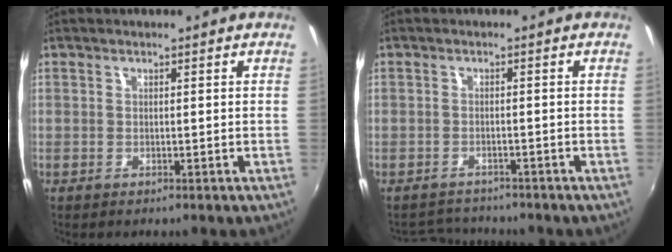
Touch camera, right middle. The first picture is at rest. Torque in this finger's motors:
{"motor_torque": [-0.33, -0.41, -0.16, -0.04]}